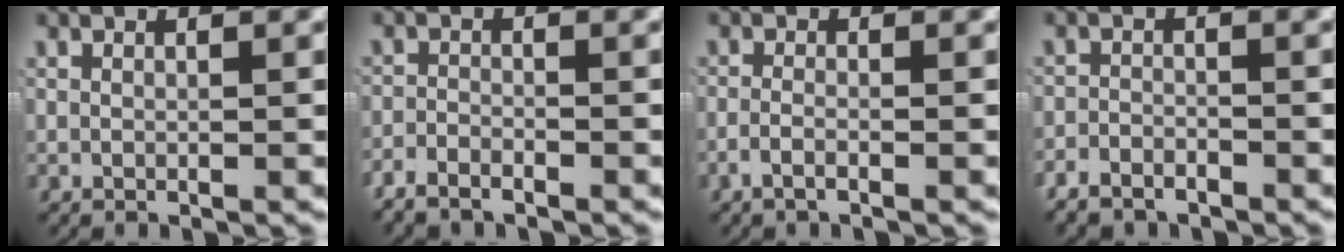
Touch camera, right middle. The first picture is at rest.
{"total": 2.6, "force": [-2.3, 0.9, 0.7], "torque": [-0.010, -0.003, -0.046]}
{"total": 1.8, "force": [-1.4, 0.3, 1.2], "torque": [-0.033, -0.007, -0.024]}
{"total": 2.8, "force": [-2.6, 1.1, 0.4], "torque": [-0.002, -0.004, -0.047]}